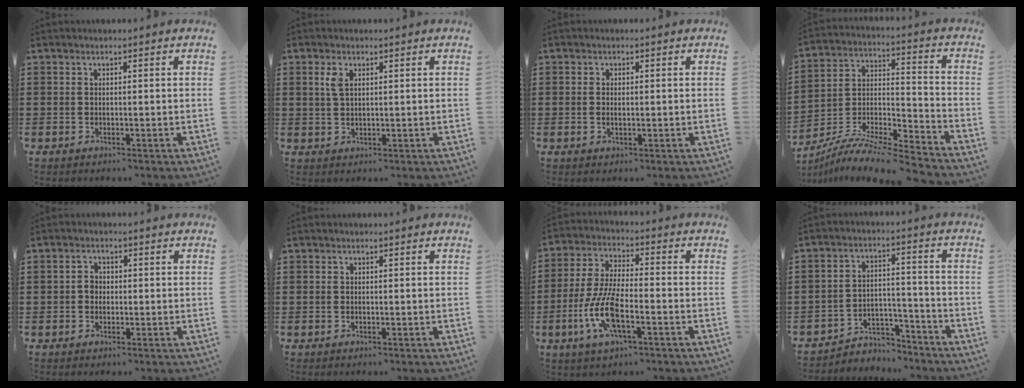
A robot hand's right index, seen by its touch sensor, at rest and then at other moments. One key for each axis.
{"total": 2.4, "fx": 1.0, "fy": 1.1, "fz": 1.9, "tx": -0.042, "ty": 0.004, "tz": 0.017}
{"total": 1.2, "fx": -0.1, "fy": 0.5, "fz": 1.1, "tx": -0.023, "ty": 0.002, "tz": -0.003}
{"total": 8.5, "fx": -8.1, "fy": 0.3, "fz": 2.7, "tx": -0.045, "ty": 0.003, "tz": -0.163}
{"total": 1.6, "fx": -0.2, "fy": 1.2, "fz": 1.0, "tx": -0.021, "ty": 0.005, "tz": -0.004}
{"total": 0.0}
{"total": 9.5, "fx": -3.6, "fy": 2.9, "fz": 8.3, "tx": -0.191, "ty": -0.013, "tz": -0.070}
{"total": 4.6, "fx": -4.2, "fy": 1.6, "fz": 0.8, "tx": -0.019, "ty": 0.013, "tz": -0.086}